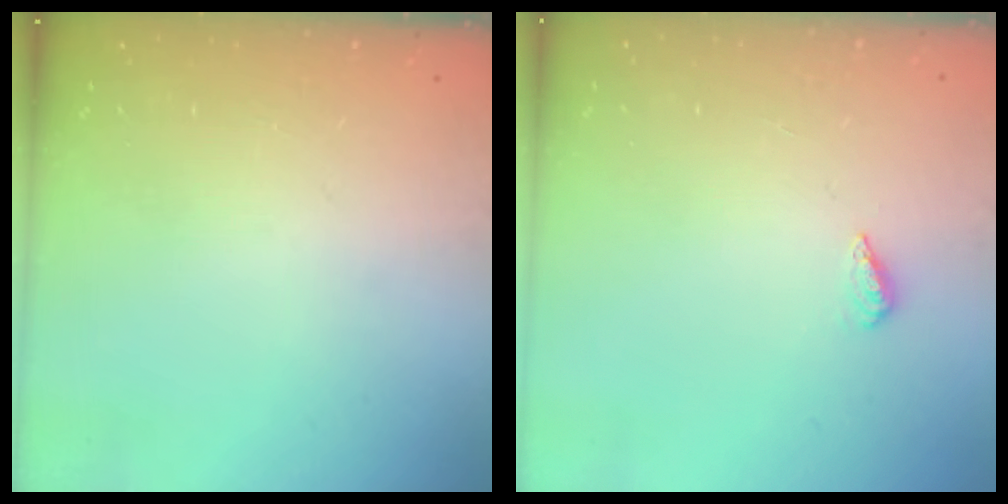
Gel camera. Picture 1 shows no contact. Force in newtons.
{"total": 2.1, "press": 1.9, "slide": 0.8}